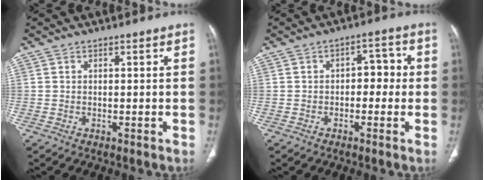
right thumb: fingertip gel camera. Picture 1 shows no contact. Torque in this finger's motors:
{"motor_torque": [0.19, -0.05, 0.14, 0.53, 0.05]}